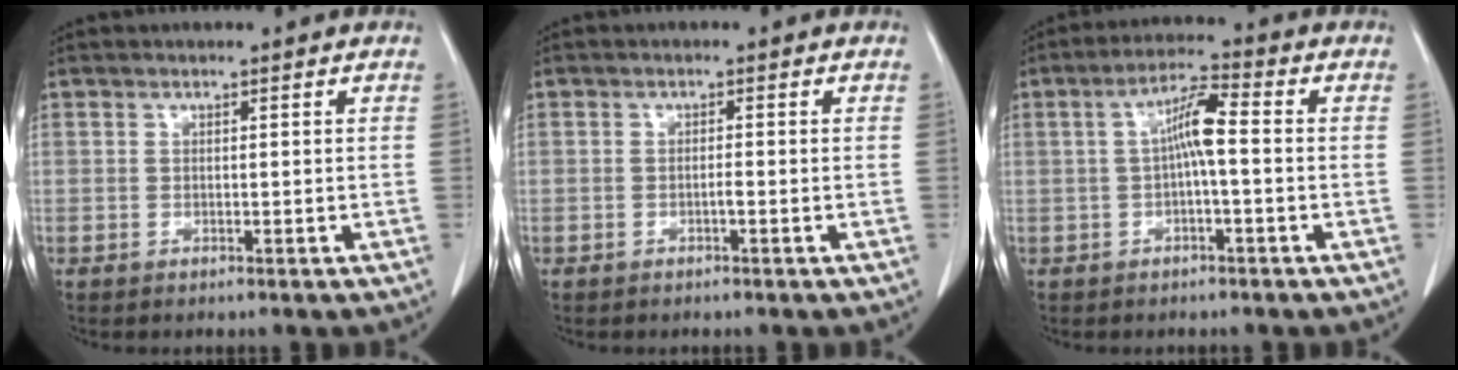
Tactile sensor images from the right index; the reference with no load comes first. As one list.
[{"total": 0.8, "force": [-0.4, 0.0, 0.7], "torque": [-0.013, 0.001, -0.006]}, {"total": 5.7, "force": [0.0, 0.7, 5.6], "torque": [-0.105, 0.018, -0.001]}]